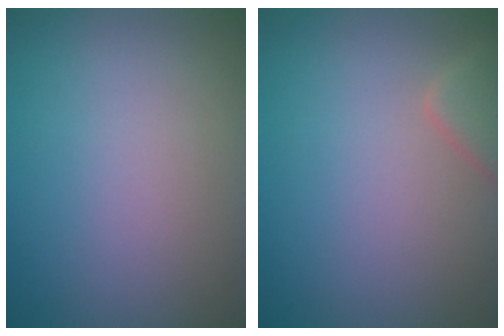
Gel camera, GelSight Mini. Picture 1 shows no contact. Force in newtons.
{"total": 2.0, "press": 2.0, "slide": 0.2}